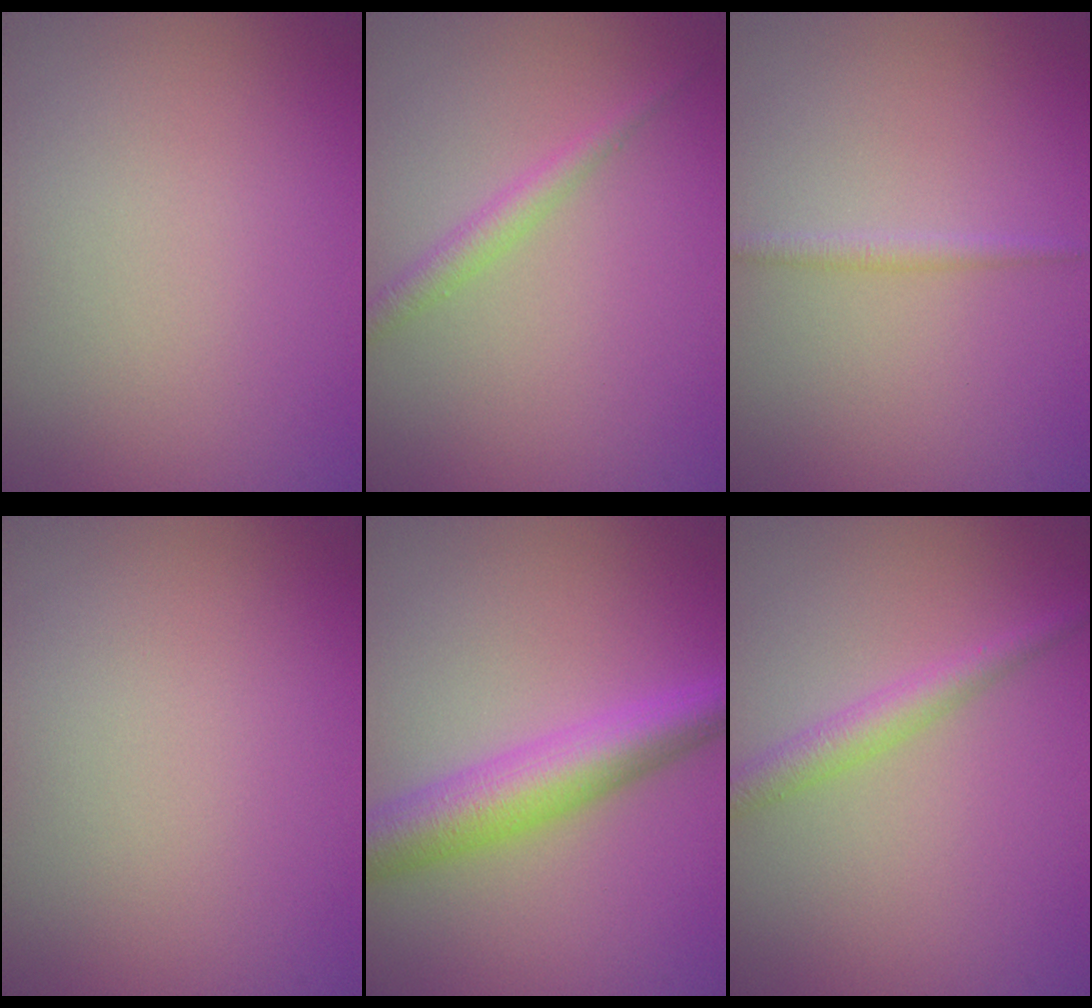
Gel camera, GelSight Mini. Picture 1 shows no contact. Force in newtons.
{"total": 1.7, "press": 1.7, "slide": 0.1}
{"total": 1.2, "press": 1.2, "slide": 0.0}
{"total": 0.0}
{"total": 6.2, "press": 6.2, "slide": 0.3}
{"total": 2.5, "press": 2.5, "slide": 0.1}